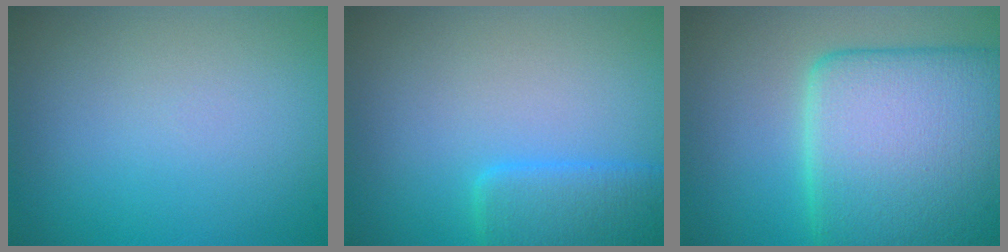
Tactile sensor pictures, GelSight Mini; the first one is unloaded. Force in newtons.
{"total": 4.0, "press": 4.0, "slide": 0.1}
{"total": 12.9, "press": 12.9, "slide": 0.7}